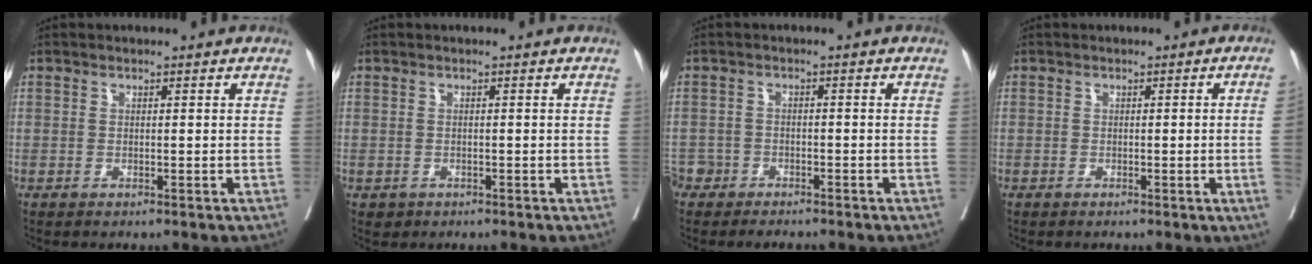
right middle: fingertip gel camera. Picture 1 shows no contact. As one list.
[{"total": 1.1, "force": [-0.6, 0.9, 0.2], "torque": [-0.005, 0.002, -0.003]}, {"total": 5.1, "force": [-4.2, 2.7, 0.8], "torque": [-0.008, -0.001, -0.072]}, {"total": 2.6, "force": [-0.3, -1.0, 2.4], "torque": [-0.027, -0.004, -0.002]}]